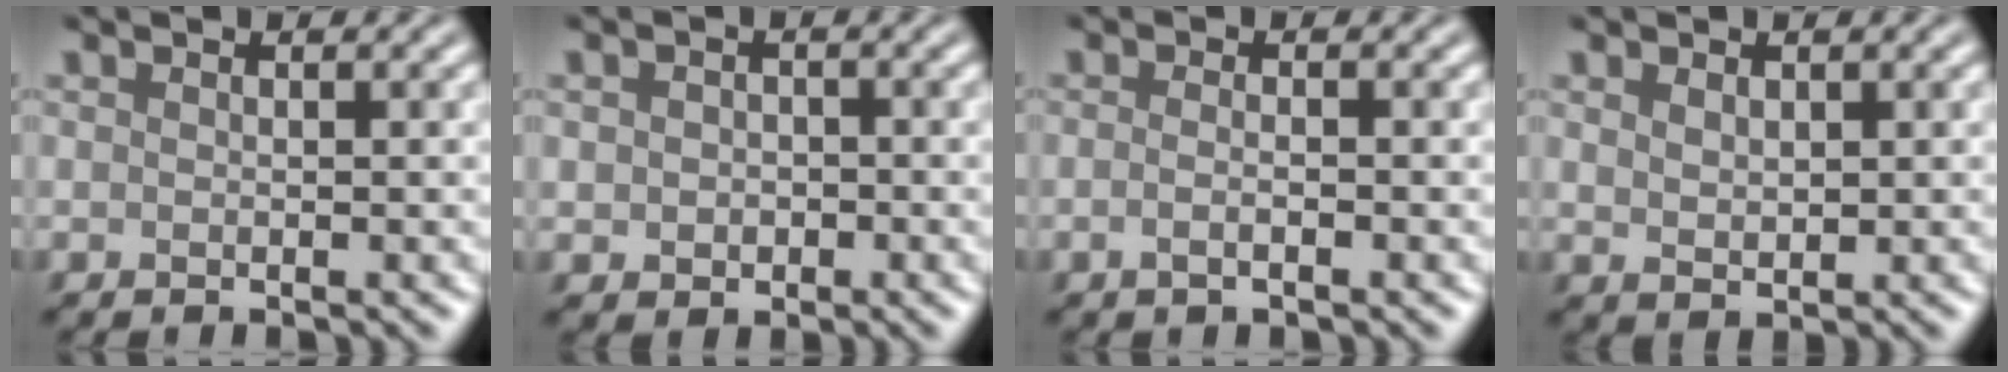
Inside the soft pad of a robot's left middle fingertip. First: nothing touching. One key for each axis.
{"total": 1.9, "fx": -0.2, "fy": 1.6, "fz": 0.9, "tx": -0.011, "ty": -0.005, "tz": -0.006}
{"total": 1.5, "fx": -0.5, "fy": 0.5, "fz": 1.3, "tx": -0.020, "ty": -0.002, "tz": -0.013}
{"total": 1.4, "fx": 0.7, "fy": 0.9, "fz": 0.9, "tx": -0.019, "ty": -0.003, "tz": 0.019}